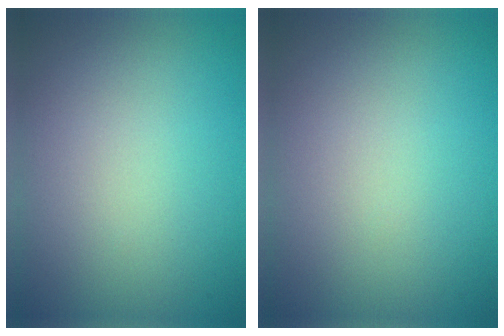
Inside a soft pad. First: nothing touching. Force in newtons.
{"total": 0.0}